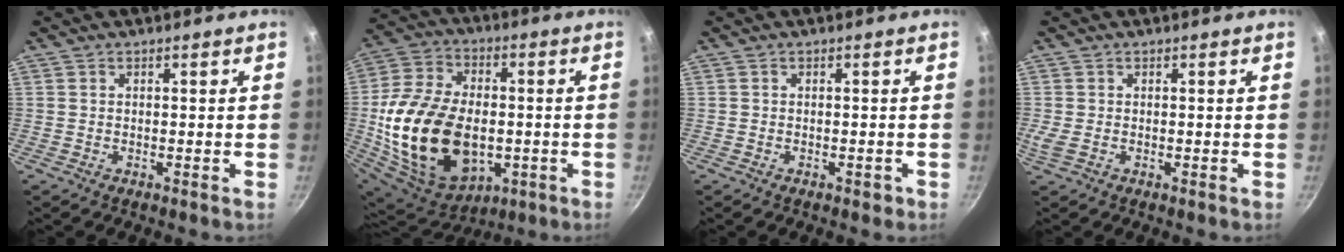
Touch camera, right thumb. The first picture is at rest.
{"total": 27.0, "force": [-3.4, 17.5, 20.2], "torque": [-0.385, 0.010, -0.044]}
{"total": 1.4, "force": [-0.7, 0.9, 0.9], "torque": [-0.004, 0.009, -0.006]}
{"total": 1.8, "force": [-0.2, 1.1, 1.4], "torque": [-0.030, -0.002, -0.003]}